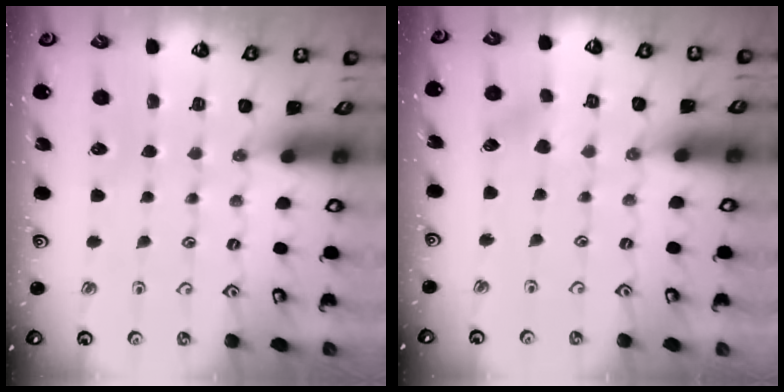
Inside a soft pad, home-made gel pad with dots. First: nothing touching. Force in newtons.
{"total": 2.5, "press": 2.5, "slide": 0.3}